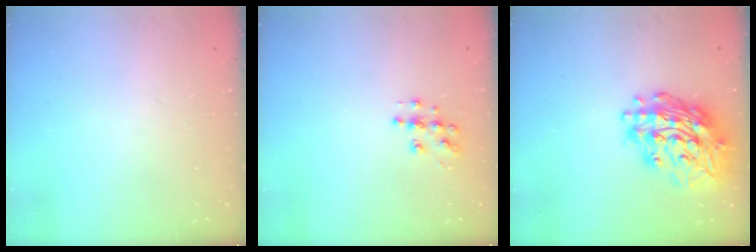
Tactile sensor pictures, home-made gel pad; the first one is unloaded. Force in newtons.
{"total": 8.5, "press": 8.5, "slide": 0.5}
{"total": 20.7, "press": 20.6, "slide": 1.9}